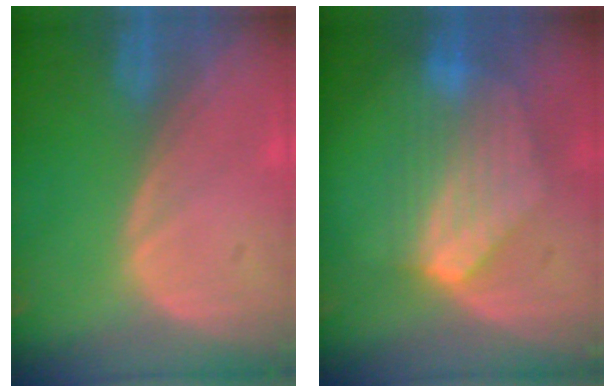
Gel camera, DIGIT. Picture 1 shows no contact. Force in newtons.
{"total": 7.2, "press": 7.1, "slide": 1.2}